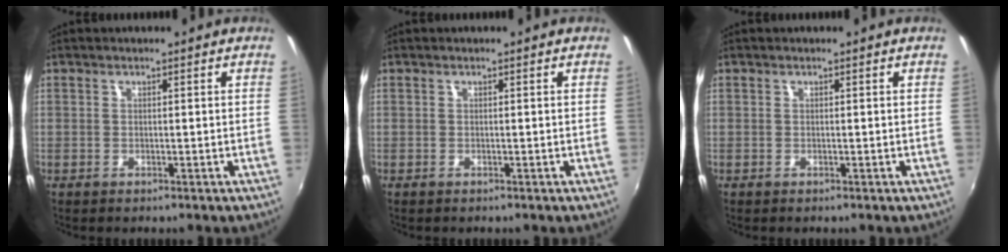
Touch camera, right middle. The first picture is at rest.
{"total": 0.0}
{"total": 0.0}